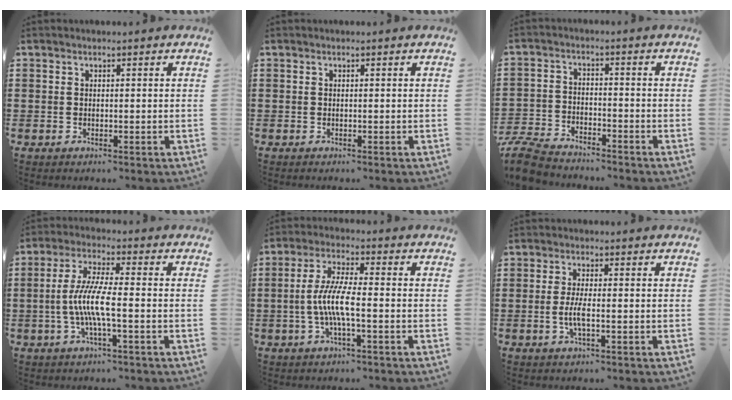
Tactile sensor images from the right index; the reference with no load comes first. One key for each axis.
{"total": 0.0}
{"total": 5.9, "fx": -5.7, "fy": 1.0, "fz": 1.3, "tx": -0.052, "ty": 0.000, "tz": -0.119}
{"total": 7.5, "fx": -1.7, "fy": 1.0, "fz": 7.3, "tx": -0.161, "ty": -0.014, "tz": -0.042}
{"total": 6.9, "fx": -1.6, "fy": 1.2, "fz": 6.6, "tx": -0.150, "ty": -0.011, "tz": -0.040}
{"total": 3.4, "fx": -0.8, "fy": 0.7, "fz": 3.3, "tx": -0.072, "ty": -0.005, "tz": -0.018}